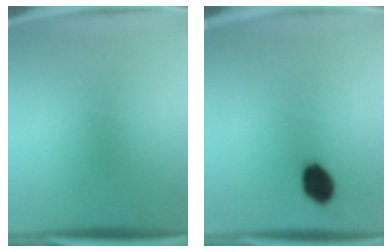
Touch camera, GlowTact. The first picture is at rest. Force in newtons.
{"total": 7.5}